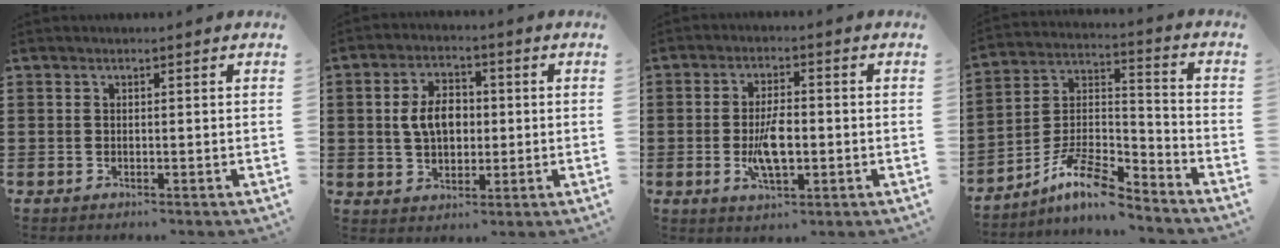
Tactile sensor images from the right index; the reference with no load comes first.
{"total": 6.4, "force": [0.4, 4.2, 4.8], "torque": [-0.108, 0.009, -0.003]}
{"total": 6.4, "force": [-1.1, 2.7, 5.7], "torque": [-0.119, -0.003, -0.024]}
{"total": 10.2, "force": [-8.2, 2.3, 5.6], "torque": [-0.123, 0.009, -0.161]}